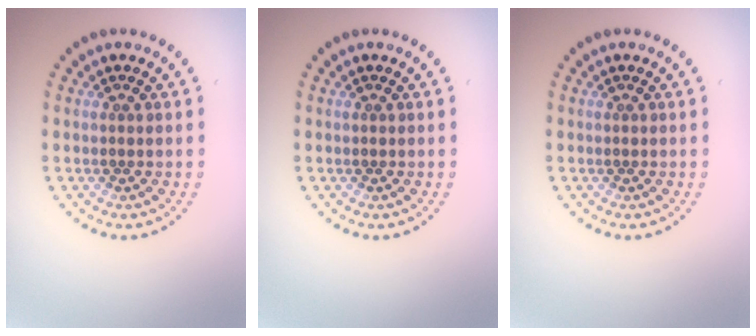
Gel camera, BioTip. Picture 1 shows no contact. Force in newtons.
{"total": 0.0}
{"total": 0.0}